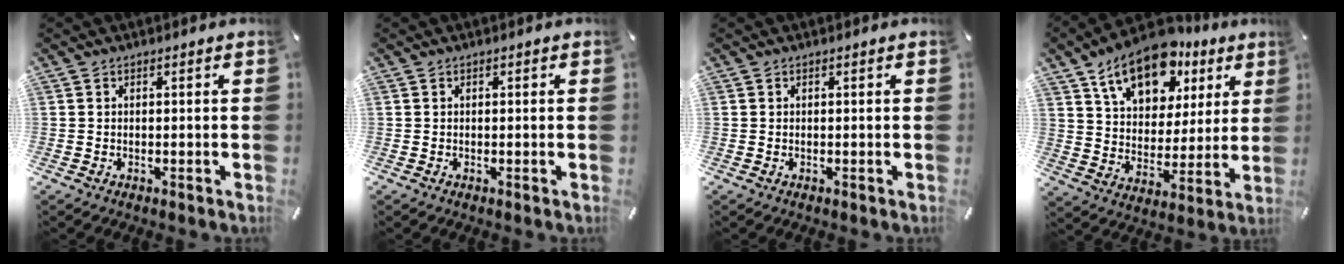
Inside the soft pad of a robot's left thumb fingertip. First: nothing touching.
{"total": 0.0}
{"total": 0.0}
{"total": 16.5, "force": [10.4, 9.8, 8.3], "torque": [-0.139, -0.049, 0.187]}